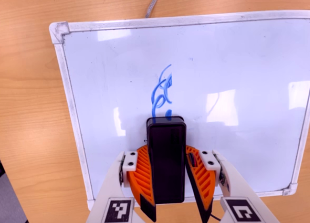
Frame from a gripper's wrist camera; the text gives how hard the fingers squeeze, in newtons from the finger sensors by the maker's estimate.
{"total": 8.7, "left": 9.0, "right": 8.5}